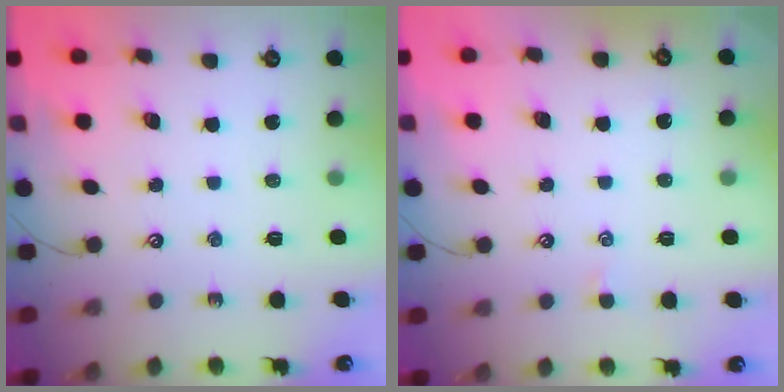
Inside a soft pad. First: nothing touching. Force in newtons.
{"total": 0.7, "press": 0.6, "slide": 0.4}